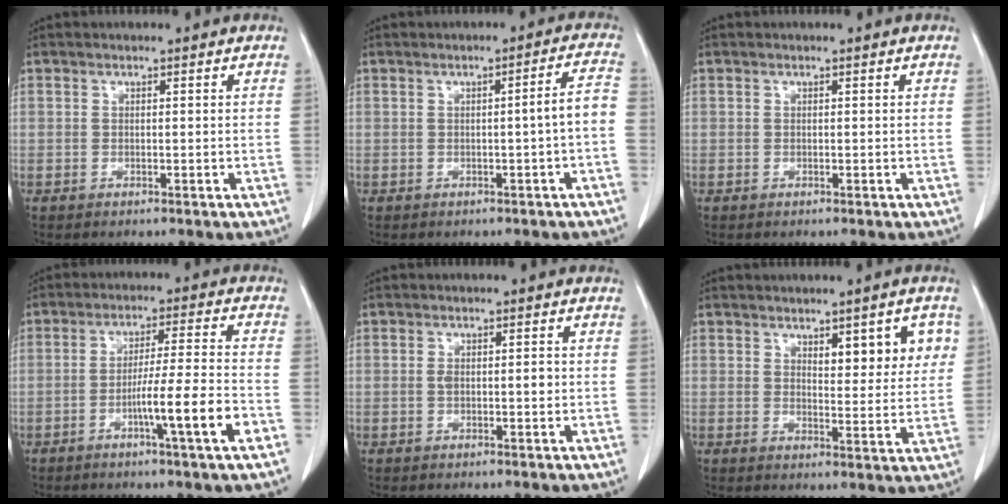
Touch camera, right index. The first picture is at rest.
{"total": 3.7, "force": [-1.0, -0.3, 3.5], "torque": [-0.045, 0.010, -0.014]}
{"total": 0.0}
{"total": 11.8, "force": [-4.7, -1.2, 10.8], "torque": [-0.182, -0.003, -0.077]}
{"total": 2.4, "force": [-0.1, 0.9, 2.2], "torque": [-0.042, 0.006, 0.004]}
{"total": 7.4, "force": [3.1, 2.5, 6.3], "torque": [-0.073, 0.003, 0.042]}